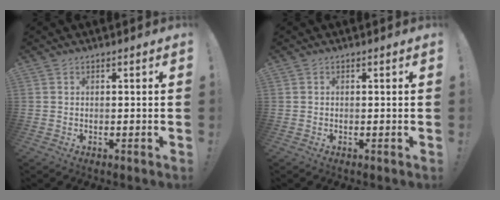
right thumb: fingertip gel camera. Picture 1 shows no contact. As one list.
[{"total": 0.0}]